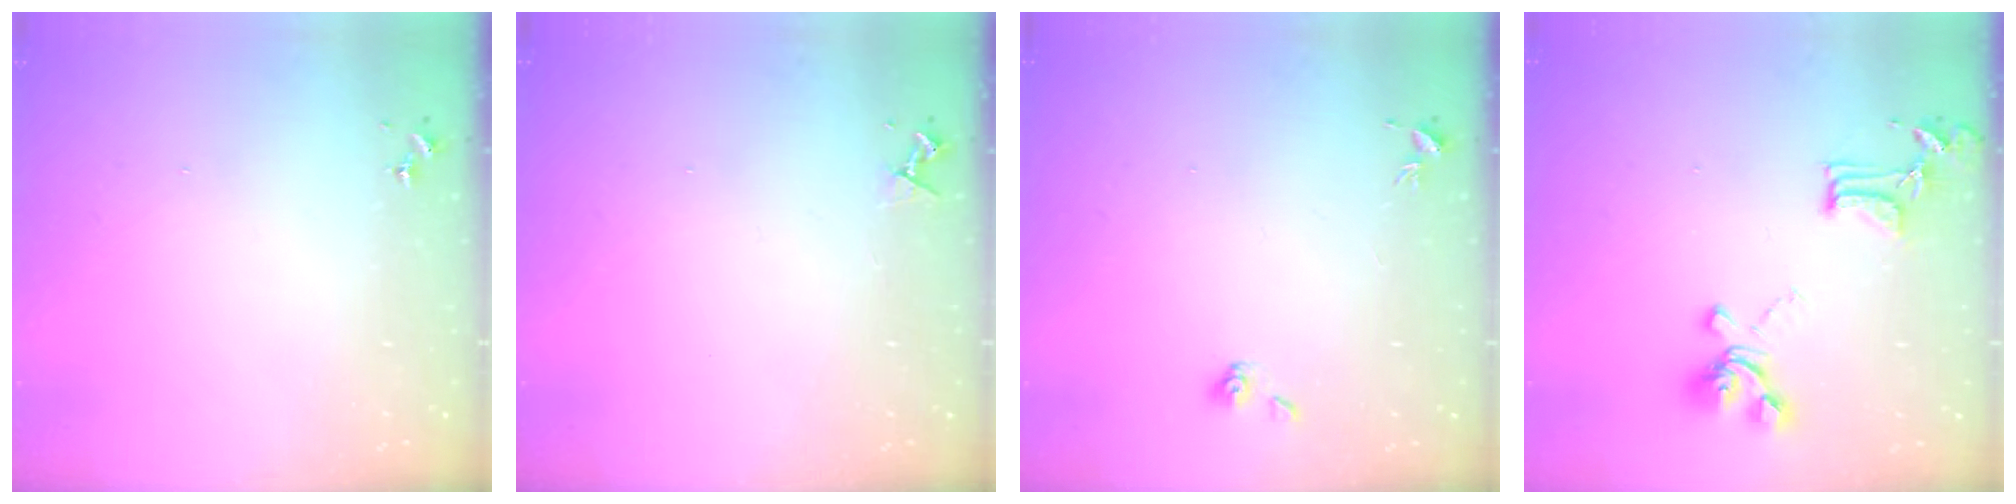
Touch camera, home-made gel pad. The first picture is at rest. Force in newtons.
{"total": 3.8, "press": 3.7, "slide": 0.6}
{"total": 5.3, "press": 5.2, "slide": 1.1}
{"total": 15.9, "press": 15.9, "slide": 1.0}